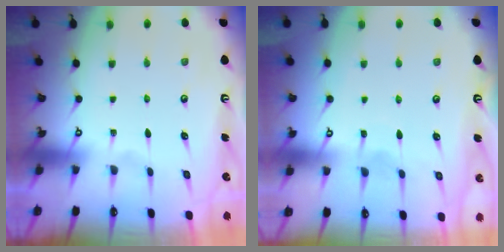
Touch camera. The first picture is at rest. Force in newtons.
{"total": 4.7, "press": 4.7, "slide": 0.5}